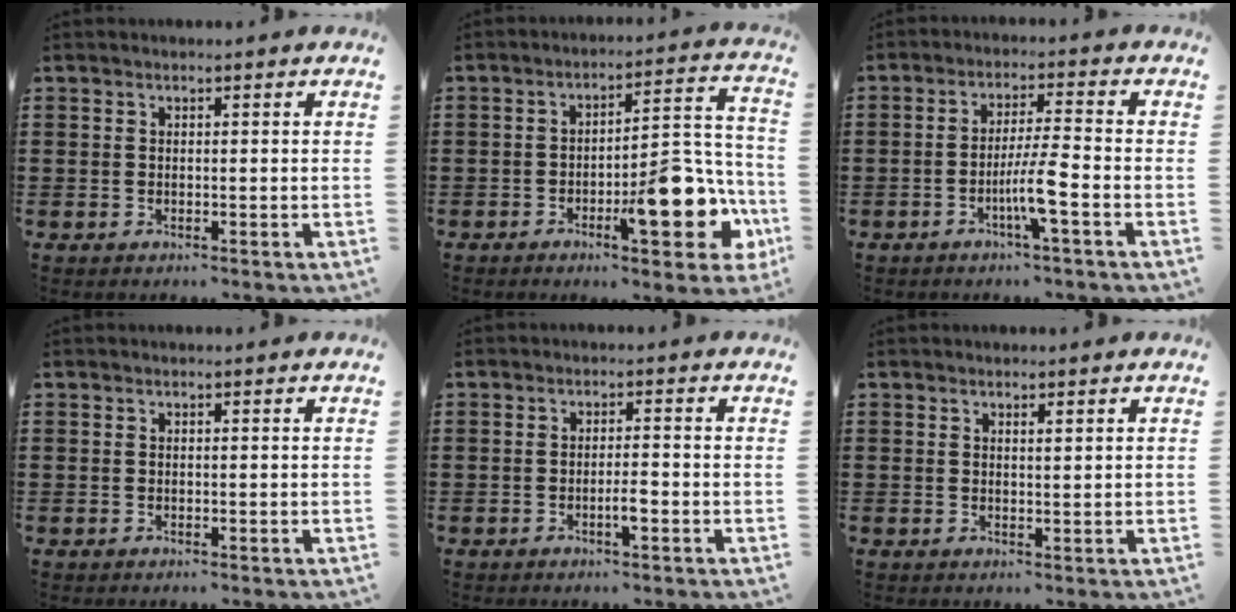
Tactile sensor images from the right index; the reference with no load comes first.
{"total": 12.6, "force": [-5.2, 4.3, 10.7], "torque": [-0.131, 0.004, -0.086]}
{"total": 5.6, "force": [-2.3, 0.0, 5.1], "torque": [-0.100, -0.009, -0.046]}
{"total": 0.0}
{"total": 2.4, "force": [-1.0, 0.4, 2.1], "torque": [-0.039, 0.004, -0.018]}
{"total": 0.8, "force": [0.7, 0.1, 0.5], "torque": [-0.010, 0.000, 0.013]}